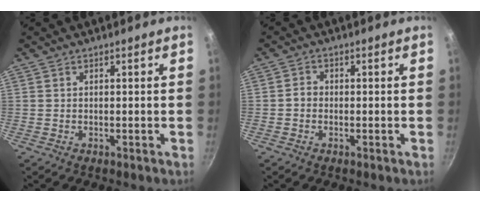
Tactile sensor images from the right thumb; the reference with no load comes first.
{"total": 1.9, "force": [-0.4, 1.6, 0.9], "torque": [-0.010, 0.011, -0.009]}